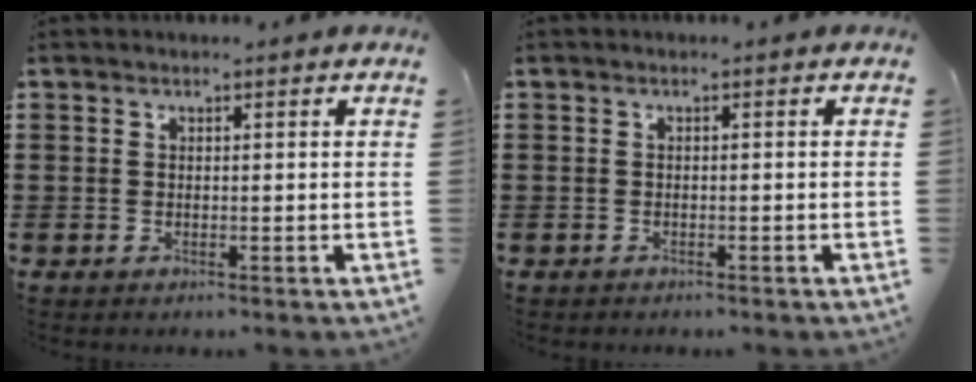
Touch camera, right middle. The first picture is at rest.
{"total": 0.6, "force": [-0.6, 0.2, 0.0], "torque": [-0.002, 0.000, -0.012]}